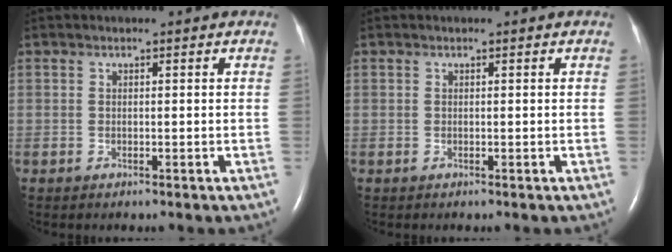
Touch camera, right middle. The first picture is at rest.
{"total": 0.0}